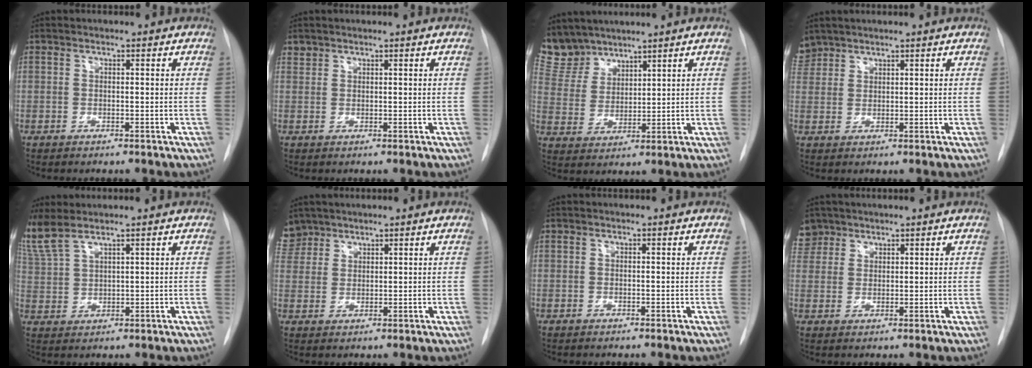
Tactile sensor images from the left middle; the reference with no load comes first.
{"total": 1.0, "force": [0.9, 0.5, -0.2], "torque": [0.007, 0.004, 0.014]}
{"total": 7.7, "force": [7.1, 2.8, 0.5], "torque": [-0.016, 0.008, 0.157]}
{"total": 3.6, "force": [3.2, 1.7, 0.0], "torque": [0.000, 0.013, 0.066]}
{"total": 8.3, "force": [6.8, 2.0, 4.2], "torque": [-0.121, 0.006, 0.150]}
{"total": 4.7, "force": [3.9, 2.6, -0.1], "torque": [0.009, 0.010, 0.080]}
{"total": 0.0}
{"total": 4.5, "force": [3.5, 2.8, -0.2], "torque": [0.012, 0.010, 0.068]}